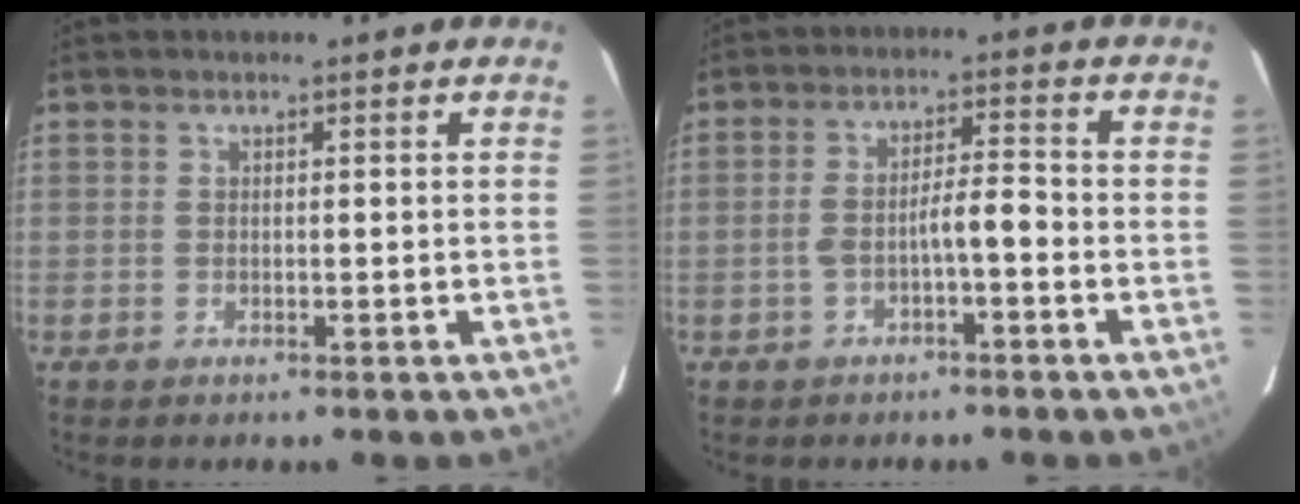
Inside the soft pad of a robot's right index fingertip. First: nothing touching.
{"total": 4.8, "force": [-1.7, 0.9, 4.4], "torque": [-0.078, 0.020, -0.024]}